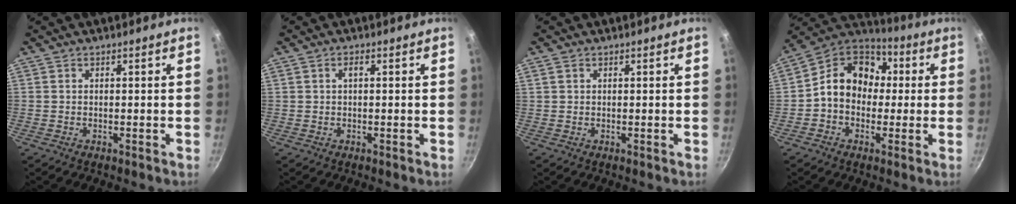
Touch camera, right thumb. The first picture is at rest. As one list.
[{"total": 1.3, "force": [0.2, 0.6, 1.1], "torque": [-0.019, 0.007, 0.004]}, {"total": 1.0, "force": [0.4, 0.7, 0.4], "torque": [-0.007, 0.002, 0.007]}, {"total": 13.7, "force": [0.6, 11.2, 7.9], "torque": [-0.085, 0.038, -0.013]}]